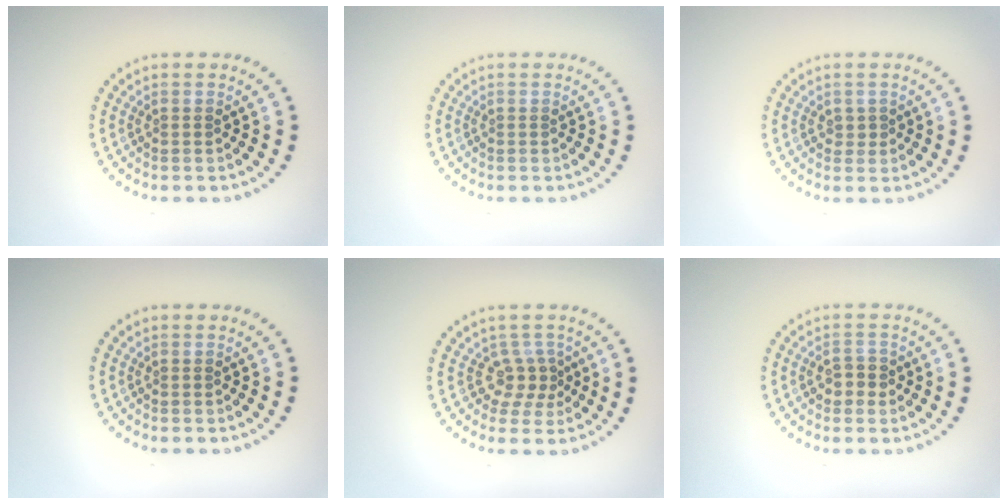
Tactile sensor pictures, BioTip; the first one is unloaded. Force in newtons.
{"total": 0.0}
{"total": 0.6, "press": 0.5, "slide": 0.2}
{"total": 0.0}
{"total": 2.4, "press": 1.6, "slide": 1.8}
{"total": 1.8, "press": 1.8, "slide": 0.4}